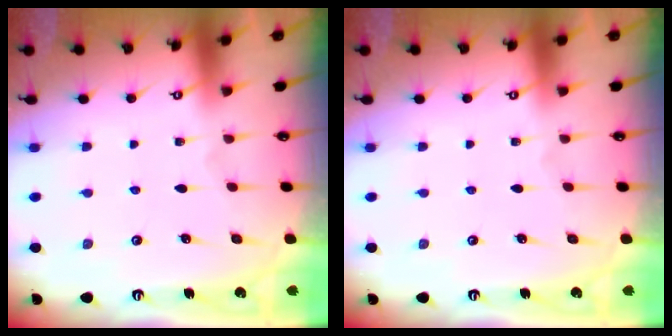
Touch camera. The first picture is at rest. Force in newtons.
{"total": 0.0}